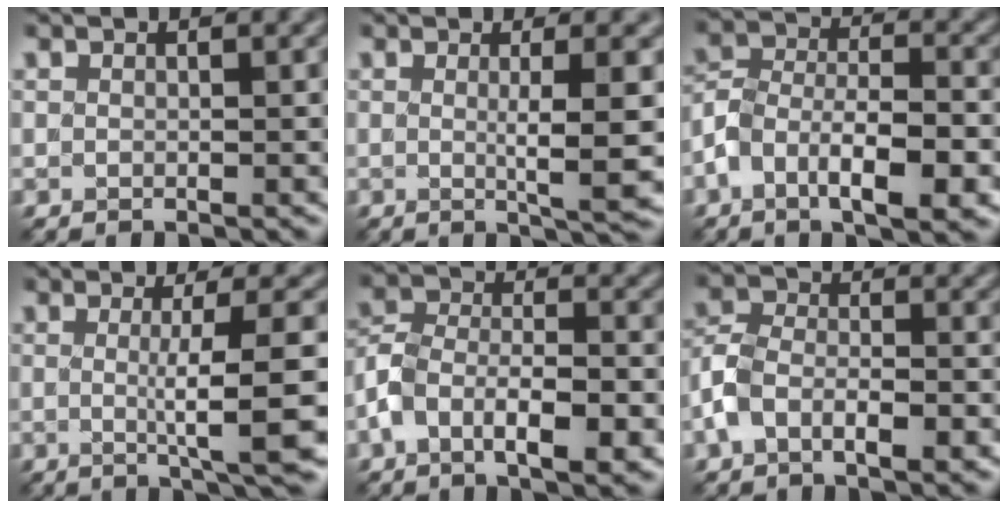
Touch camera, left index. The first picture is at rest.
{"total": 5.1, "force": [0.0, 0.7, 5.1], "torque": [-0.075, -0.005, 0.002]}
{"total": 7.2, "force": [-3.5, 3.1, 5.5], "torque": [-0.095, 0.004, -0.060]}
{"total": 6.5, "force": [-0.4, 1.1, 6.4], "torque": [-0.093, -0.004, -0.002]}
{"total": 6.6, "force": [-3.1, 2.9, 5.1], "torque": [-0.090, 0.007, -0.056]}
{"total": 4.8, "force": [-2.2, 2.4, 3.6], "torque": [-0.068, 0.009, -0.045]}